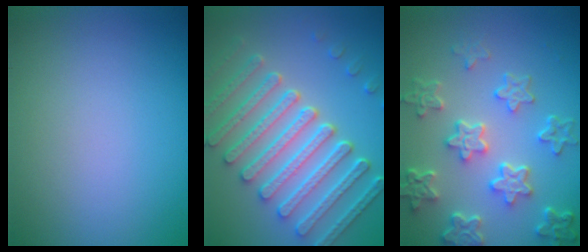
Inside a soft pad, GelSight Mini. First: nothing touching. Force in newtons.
{"total": 7.9, "press": 6.4, "slide": 4.5}
{"total": 6.2, "press": 4.8, "slide": 4.0}